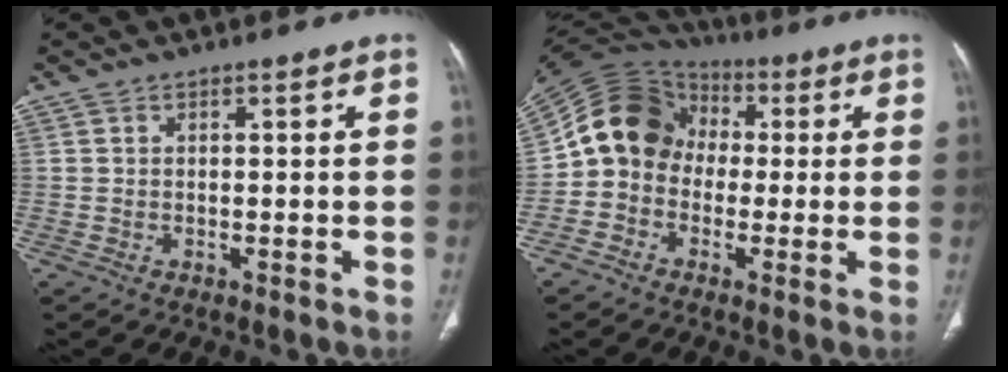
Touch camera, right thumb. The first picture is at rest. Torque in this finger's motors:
{"motor_torque": [1.64, 1.61, 0.87, -0.75, 0.11]}